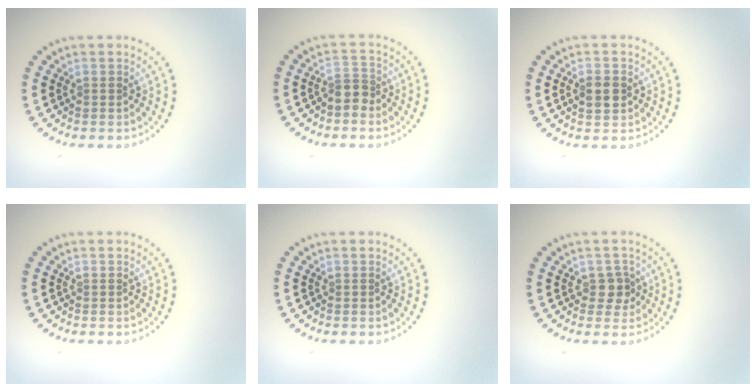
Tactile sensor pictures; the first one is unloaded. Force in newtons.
{"total": 2.2, "press": 1.7, "slide": 1.3}
{"total": 2.7, "press": 2.7, "slide": 0.1}
{"total": 0.0}
{"total": 0.0}
{"total": 1.6, "press": 1.4, "slide": 0.7}